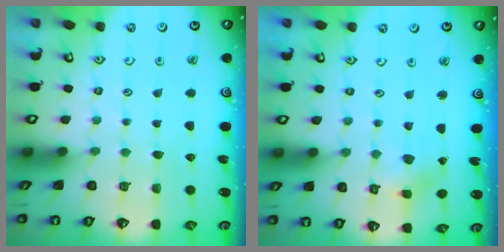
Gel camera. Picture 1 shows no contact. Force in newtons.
{"total": 1.7, "press": 1.6, "slide": 0.4}